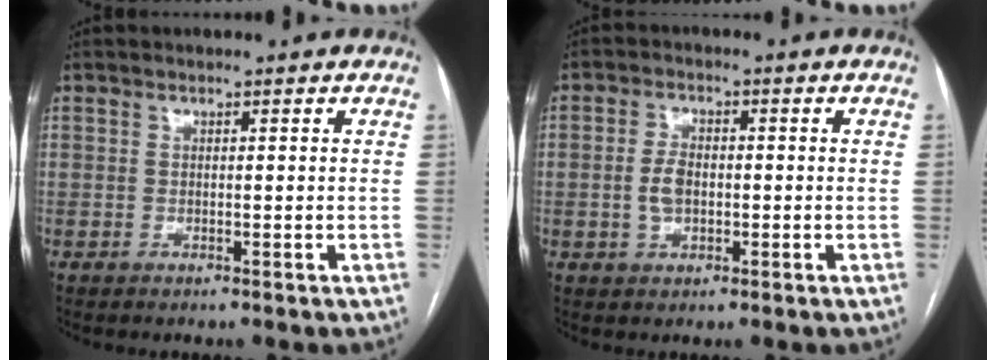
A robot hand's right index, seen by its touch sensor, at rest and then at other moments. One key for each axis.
{"total": 3.8, "fx": -0.7, "fy": 2.1, "fz": 3.1, "tx": -0.066, "ty": 0.007, "tz": -0.012}